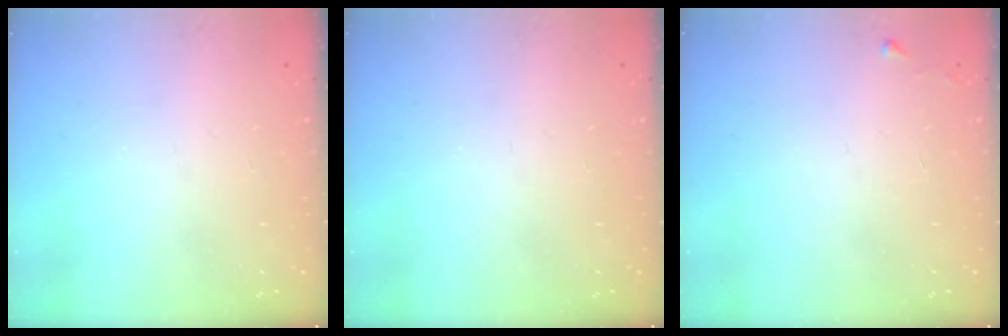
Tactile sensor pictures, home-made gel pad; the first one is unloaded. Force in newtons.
{"total": 0.0}
{"total": 3.5, "press": 3.4, "slide": 0.5}